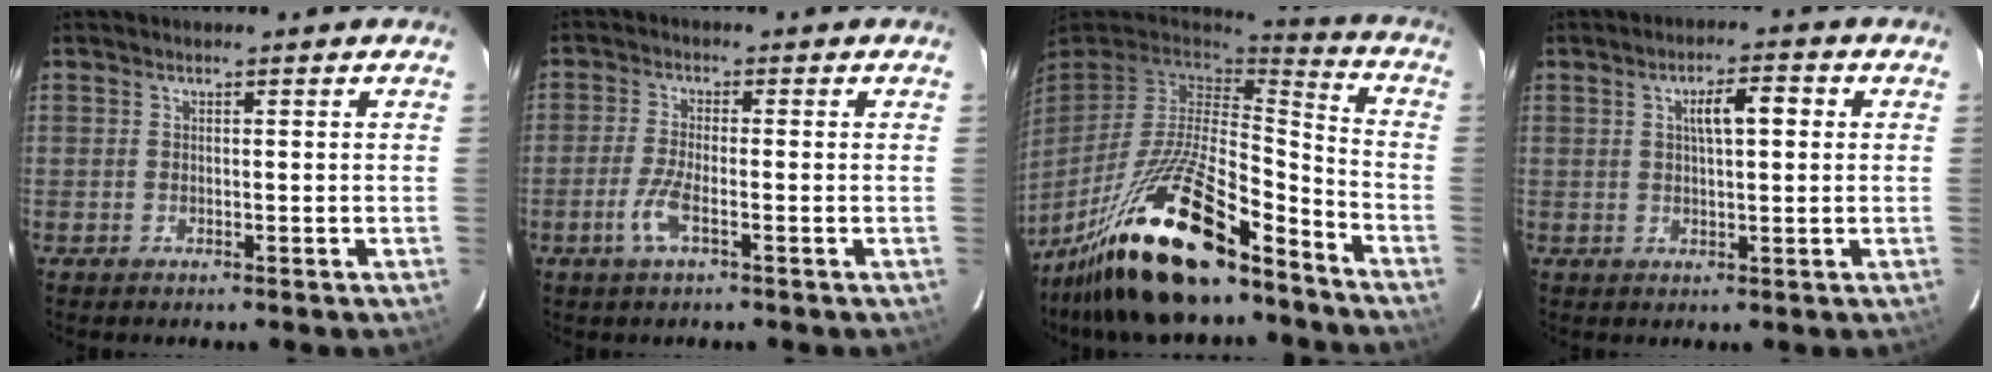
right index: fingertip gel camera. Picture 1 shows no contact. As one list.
[{"total": 4.1, "force": [-1.9, 0.7, 3.5], "torque": [-0.079, -0.003, -0.039]}, {"total": 22.7, "force": [-16.3, 4.9, 15.1], "torque": [-0.282, -0.023, -0.289]}, {"total": 5.0, "force": [1.2, 1.1, 4.7], "torque": [-0.081, 0.014, 0.021]}]